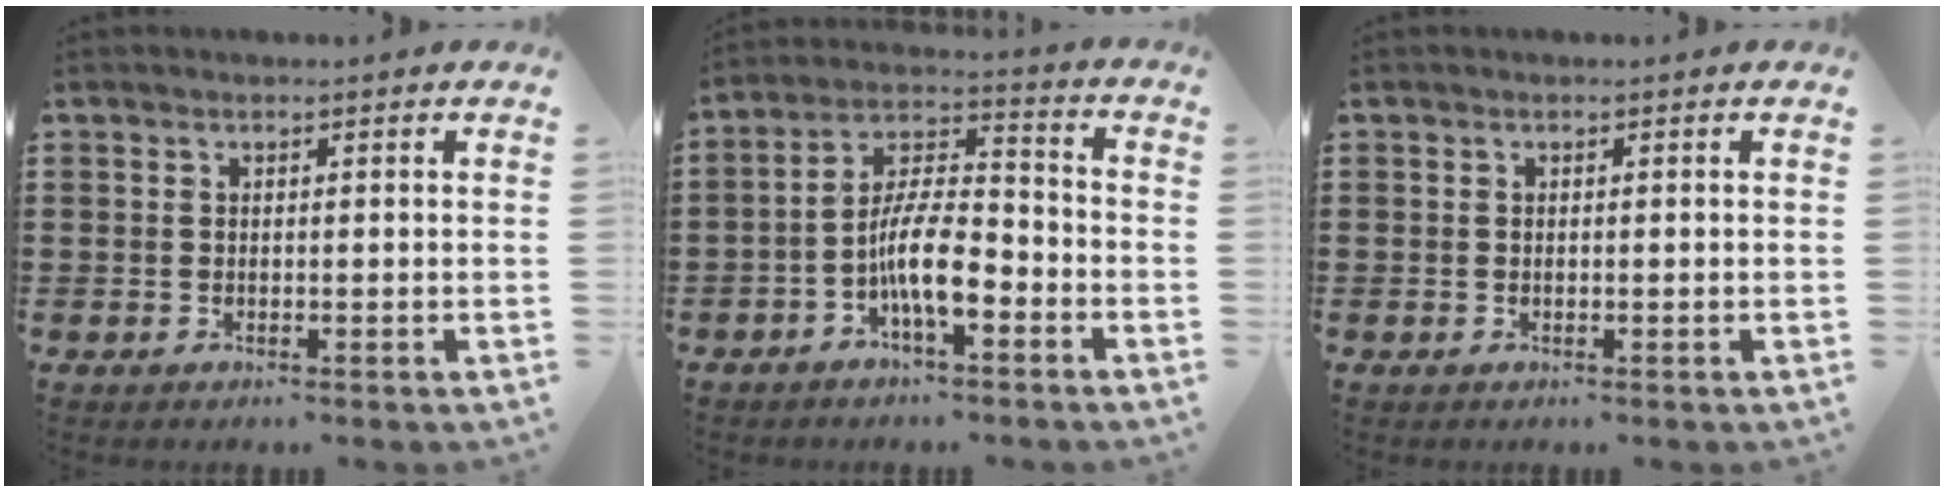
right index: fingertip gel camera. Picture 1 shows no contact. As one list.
[{"total": 9.1, "force": [-3.8, 3.0, 7.7], "torque": [-0.154, 0.005, -0.072]}, {"total": 0.0}]